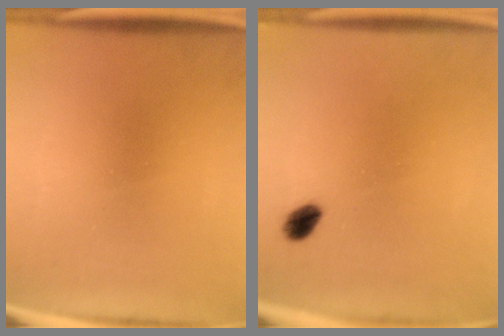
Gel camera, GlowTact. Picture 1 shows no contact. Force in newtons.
{"total": 2.8}